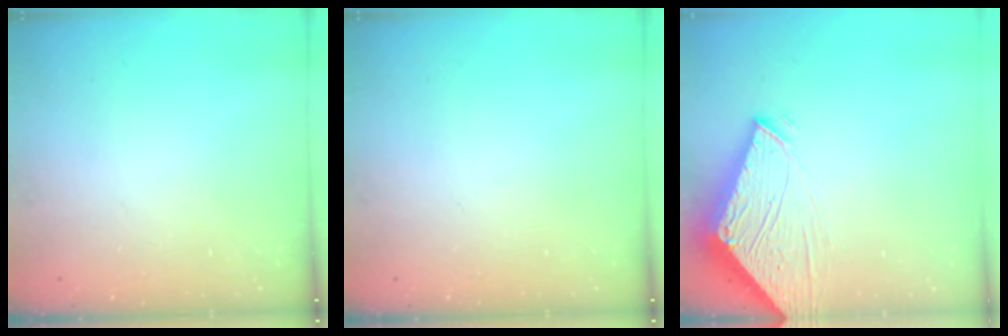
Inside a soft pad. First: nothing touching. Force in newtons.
{"total": 0.0}
{"total": 6.8, "press": 6.7, "slide": 0.7}